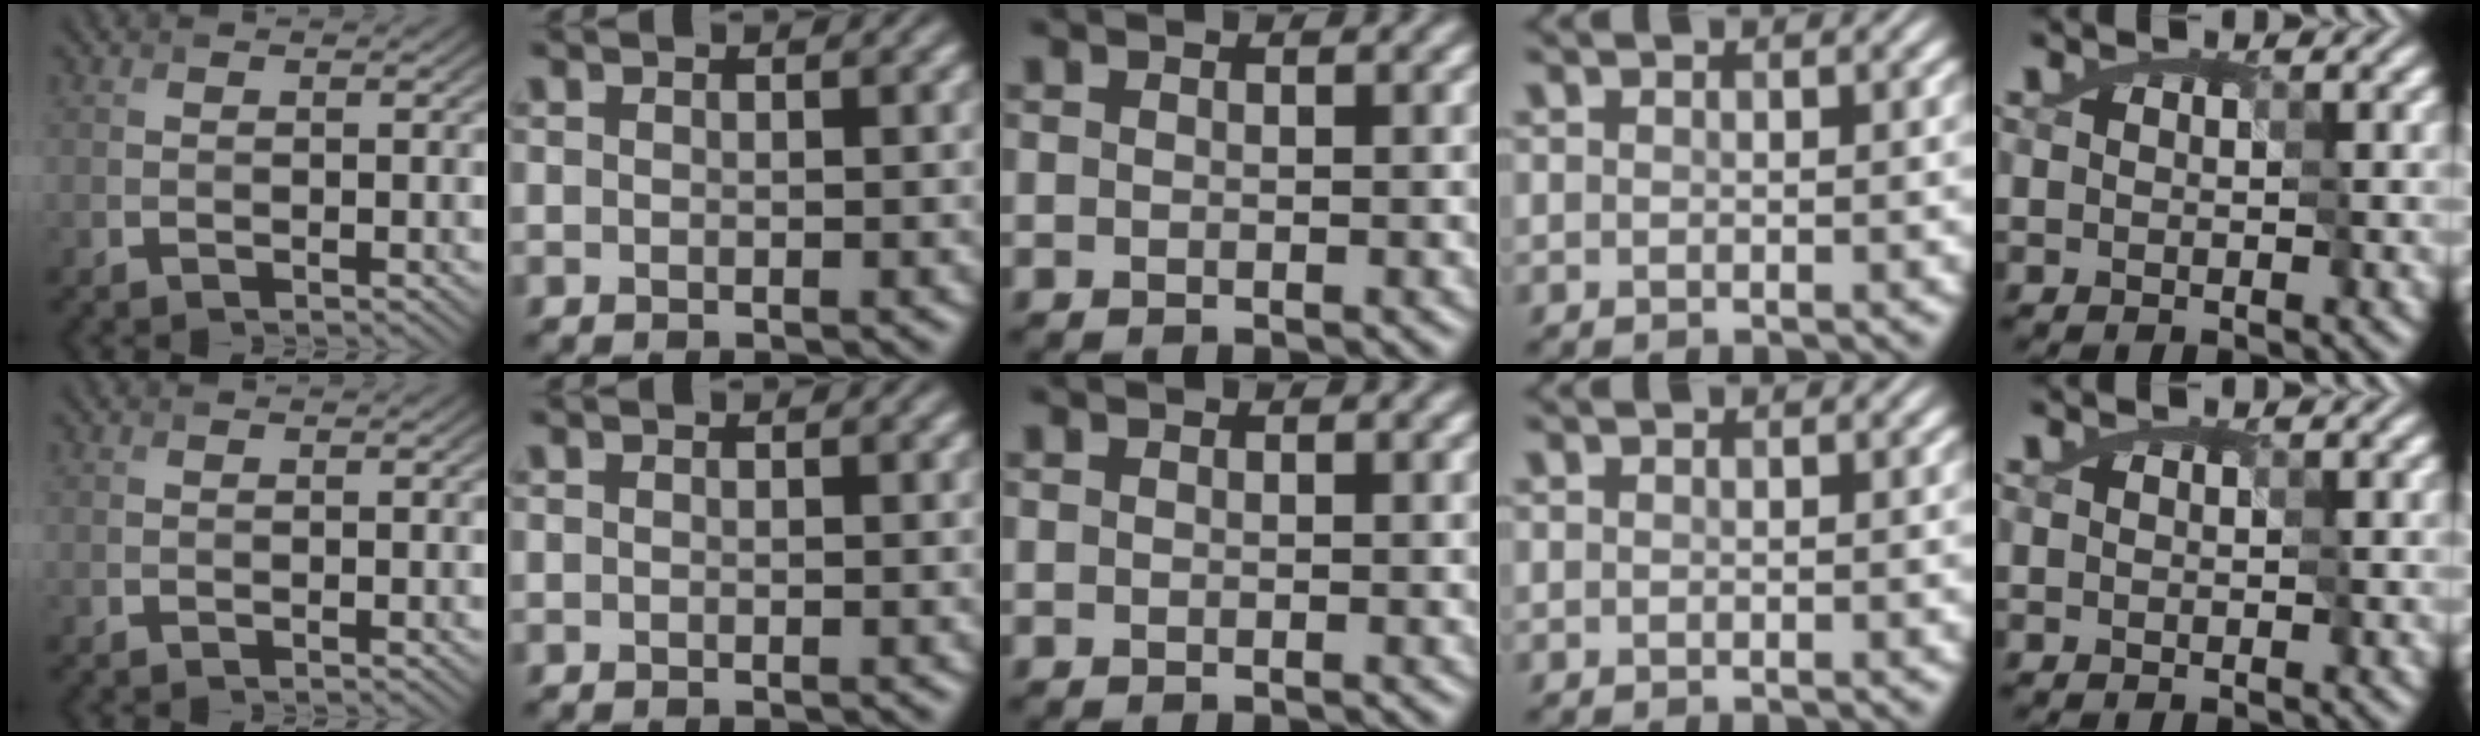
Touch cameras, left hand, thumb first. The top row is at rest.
{}